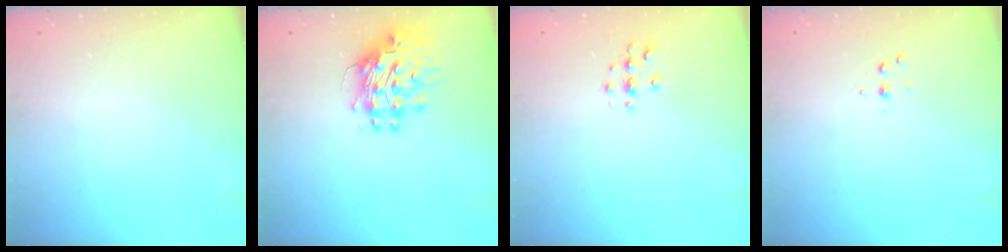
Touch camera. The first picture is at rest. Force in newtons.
{"total": 12.0, "press": 11.9, "slide": 1.1}
{"total": 3.0, "press": 3.0, "slide": 0.3}
{"total": 2.5, "press": 2.4, "slide": 0.2}